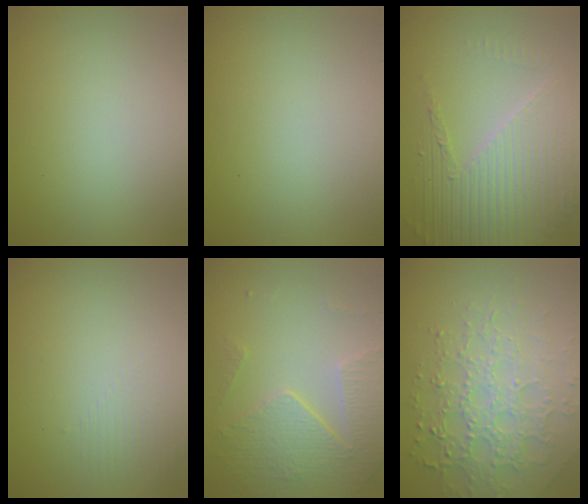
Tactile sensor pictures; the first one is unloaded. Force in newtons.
{"total": 0.0}
{"total": 6.2, "press": 4.7, "slide": 4.0}
{"total": 1.3, "press": 0.1, "slide": 1.3}
{"total": 3.6, "press": 3.5, "slide": 1.1}
{"total": 6.2, "press": 4.7, "slide": 4.0}